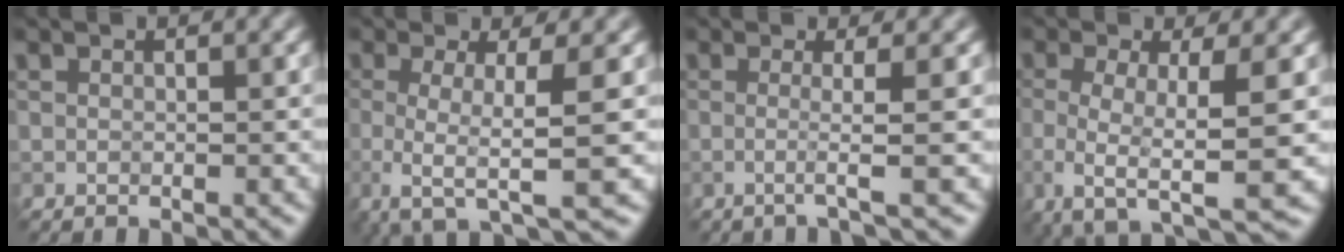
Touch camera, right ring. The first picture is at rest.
{"total": 5.8, "force": [-1.1, 1.4, 5.6], "torque": [-0.082, -0.015, -0.032]}
{"total": 2.7, "force": [-0.1, 0.4, 2.6], "torque": [-0.045, -0.006, -0.018]}
{"total": 6.5, "force": [-1.4, 1.9, 6.0], "torque": [-0.097, -0.014, -0.031]}